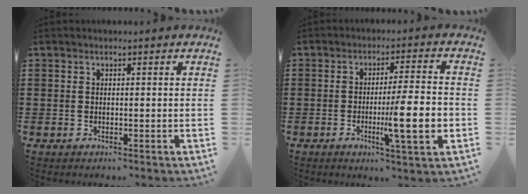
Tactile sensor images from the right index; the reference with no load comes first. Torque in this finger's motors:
{"motor_torque": [2.14, 0.00, 0.77, 0.21]}